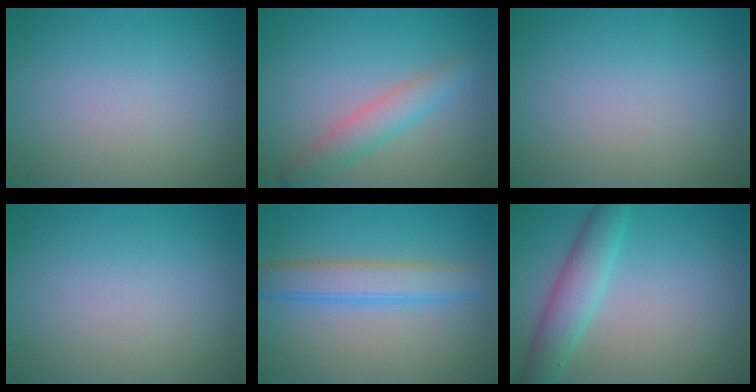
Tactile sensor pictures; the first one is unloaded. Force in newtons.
{"total": 3.0, "press": 3.0, "slide": 0.1}
{"total": 0.0}
{"total": 0.0}
{"total": 3.9, "press": 3.9, "slide": 0.1}
{"total": 4.0, "press": 4.0, "slide": 0.4}